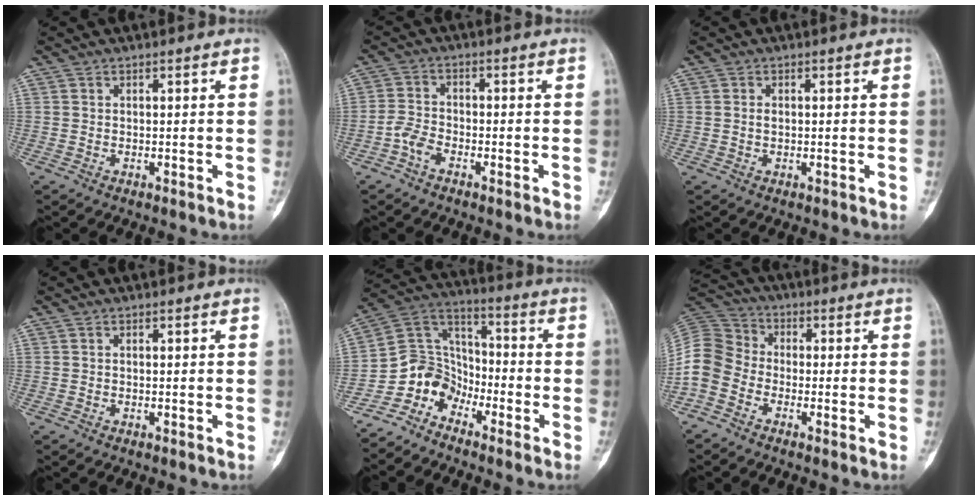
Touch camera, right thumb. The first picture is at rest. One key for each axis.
{"total": 3.6, "fx": -2.2, "fy": 2.1, "fz": 2.0, "tx": -0.034, "ty": 0.015, "tz": -0.048}
{"total": 1.0, "fx": 0.0, "fy": 0.6, "fz": 0.7, "tx": -0.011, "ty": 0.001, "tz": 0.001}
{"total": 0.0}
{"total": 9.3, "fx": -6.5, "fy": 6.4, "fz": 1.8, "tx": -0.007, "ty": 0.088, "tz": -0.145}
{"total": 9.0, "fx": -3.5, "fy": 7.2, "fz": 4.2, "tx": -0.076, "ty": 0.037, "tz": -0.085}